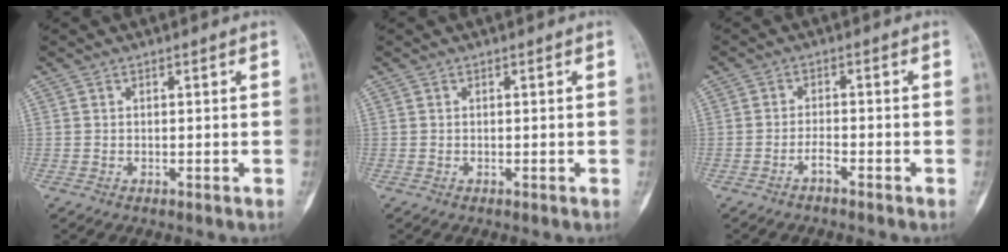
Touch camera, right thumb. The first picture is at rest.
{"total": 0.0}
{"total": 2.0, "force": [-1.6, 0.4, 1.2], "torque": [-0.029, 0.010, -0.030]}